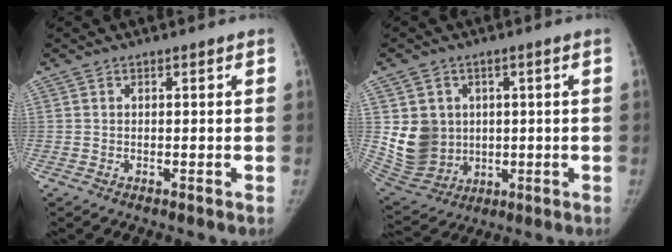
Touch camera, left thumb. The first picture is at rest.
{"total": 11.1, "force": [1.2, 9.9, 4.8], "torque": [-0.060, -0.007, 0.050]}